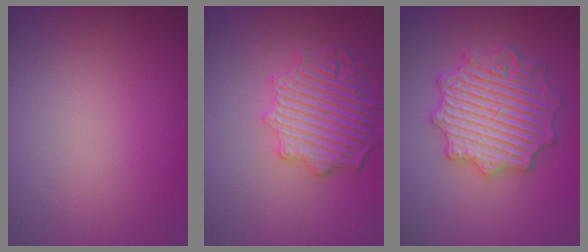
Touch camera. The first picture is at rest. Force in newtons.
{"total": 5.5, "press": 4.5, "slide": 3.1}
{"total": 6.7, "press": 6.7, "slide": 1.0}